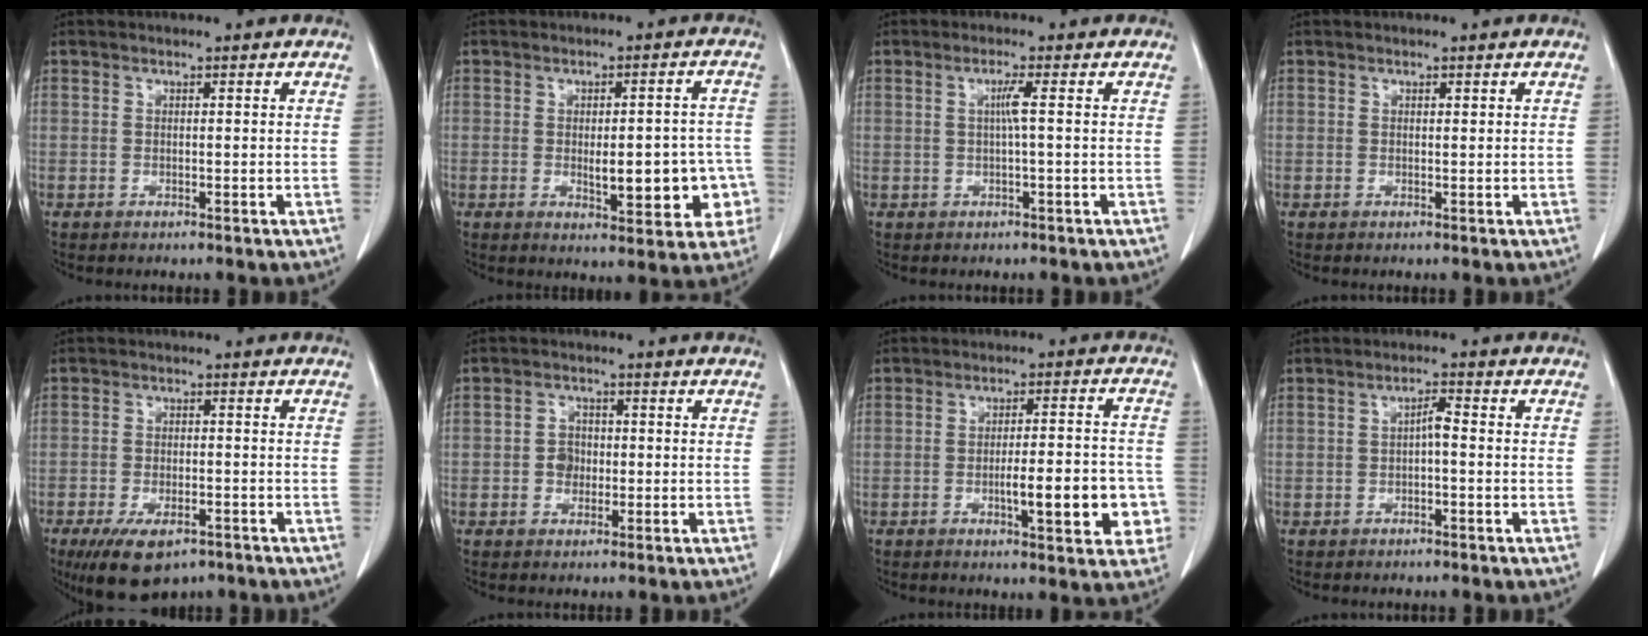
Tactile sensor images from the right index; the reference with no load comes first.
{"total": 10.5, "force": [-2.3, 3.9, 9.5], "torque": [-0.110, 0.018, -0.019]}
{"total": 2.0, "force": [0.2, -0.5, 2.0], "torque": [-0.037, 0.002, 0.003]}
{"total": 0.0}
{"total": 7.8, "force": [-5.2, 3.3, 4.8], "torque": [-0.079, -0.010, -0.079]}
{"total": 2.8, "force": [-0.4, 2.3, 1.5], "torque": [-0.021, 0.006, -0.008]}
{"total": 10.2, "force": [-2.9, 2.3, 9.5], "torque": [-0.122, 0.012, -0.034]}
{"total": 2.1, "force": [-0.4, 0.4, 2.0], "torque": [-0.033, 0.006, -0.006]}